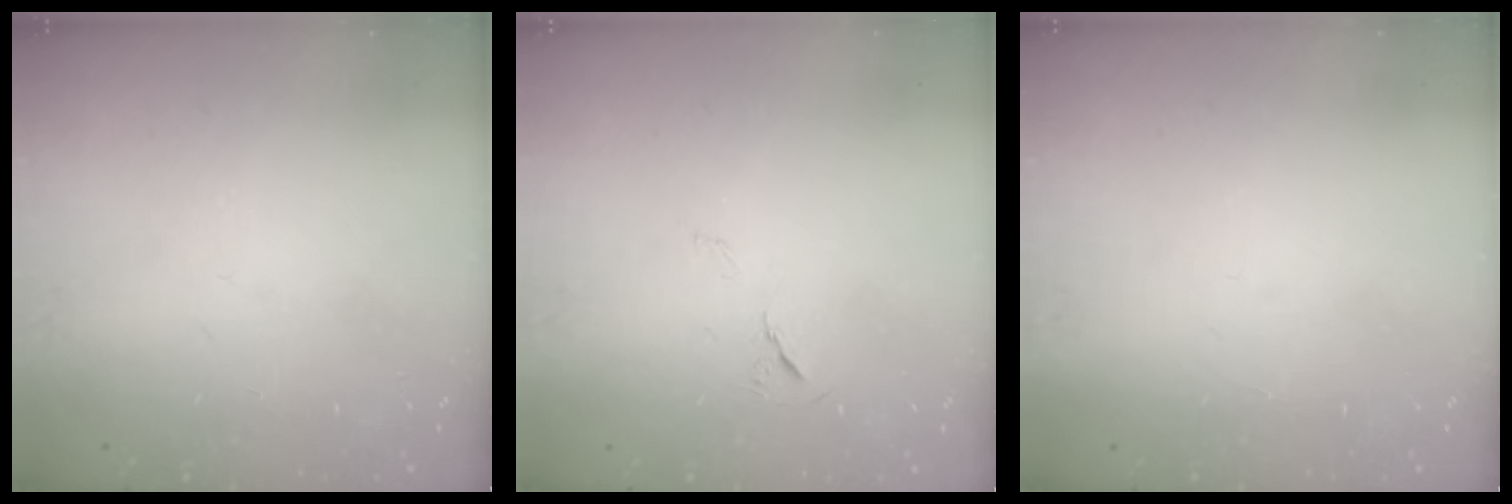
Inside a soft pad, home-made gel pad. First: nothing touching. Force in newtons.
{"total": 5.8, "press": 5.4, "slide": 2.2}
{"total": 1.5, "press": 1.5, "slide": 0.1}